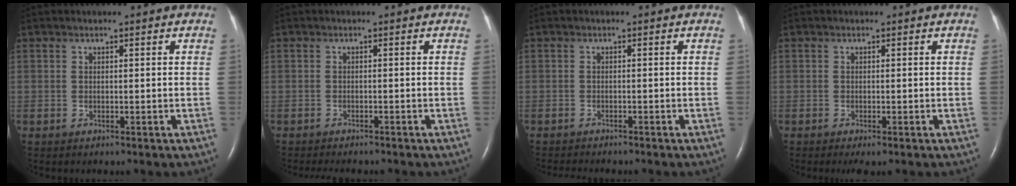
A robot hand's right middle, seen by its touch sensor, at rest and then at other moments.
{"total": 5.2, "force": [-4.7, 1.1, 2.1], "torque": [-0.025, -0.007, -0.062]}
{"total": 4.1, "force": [-3.7, 0.5, 1.6], "torque": [-0.023, -0.009, -0.051]}
{"total": 1.5, "force": [-1.0, 0.2, 1.1], "torque": [-0.020, -0.006, -0.014]}